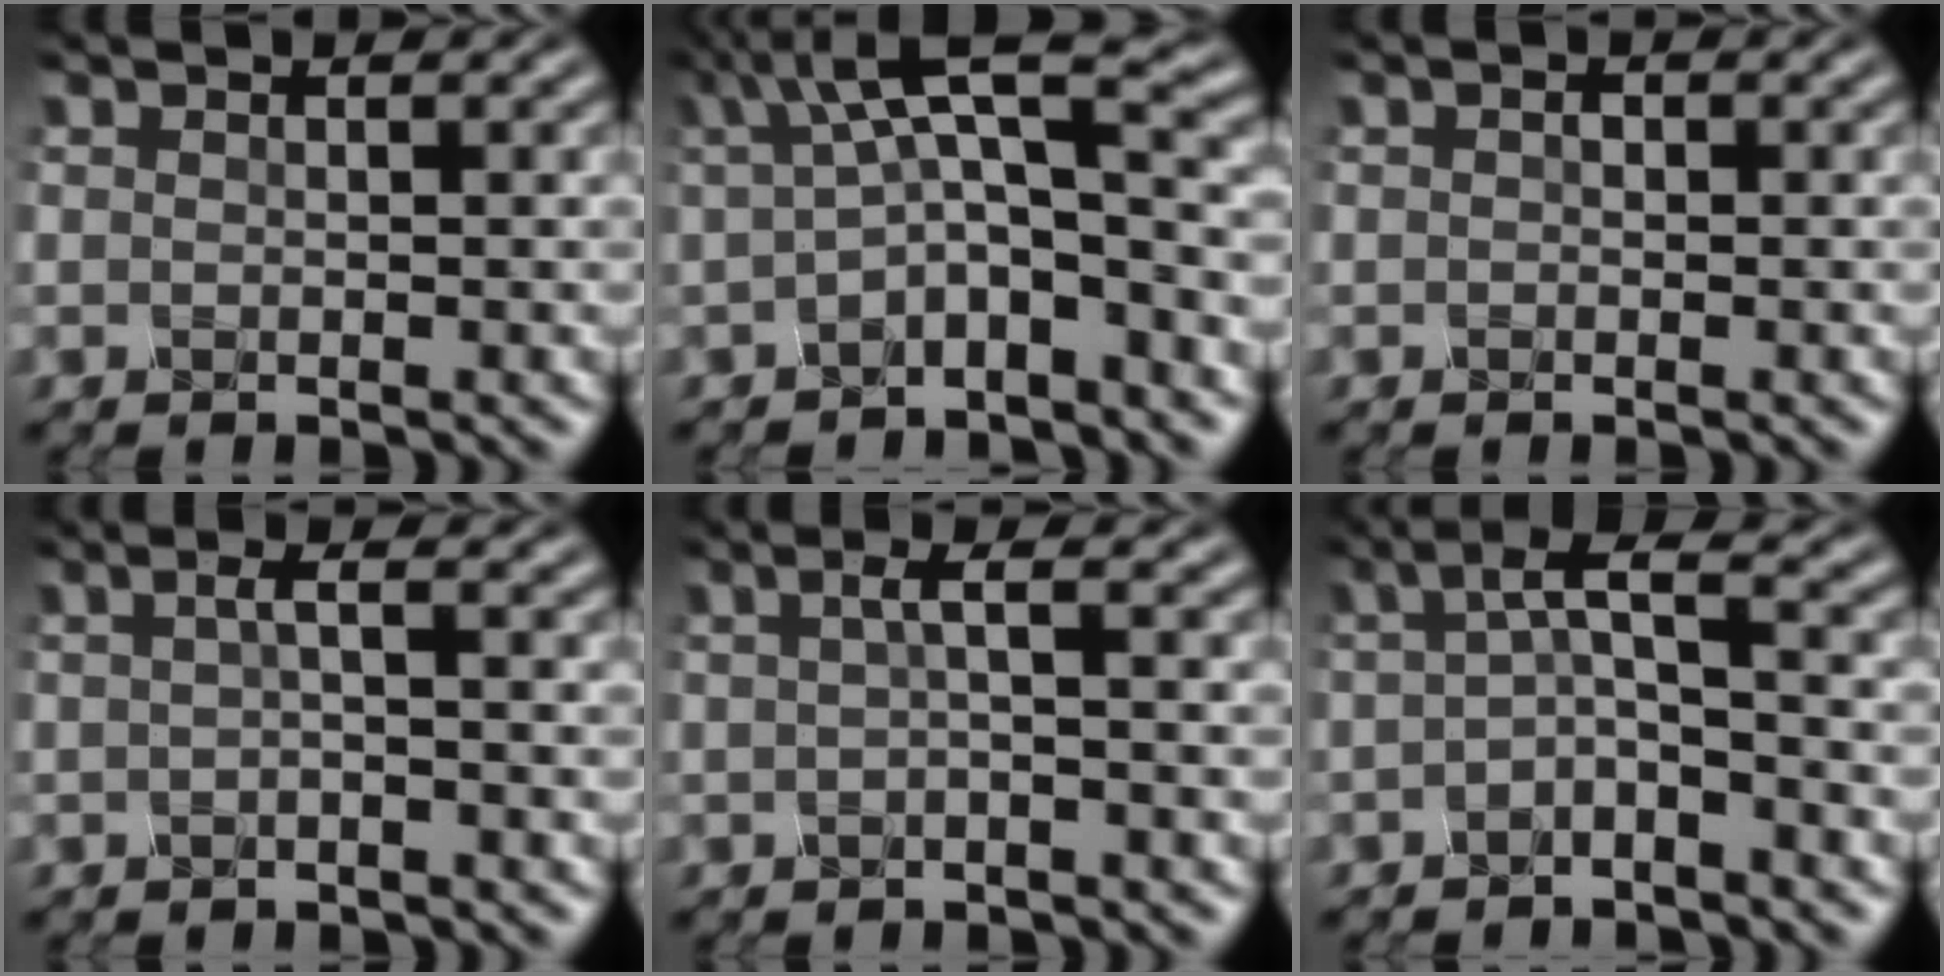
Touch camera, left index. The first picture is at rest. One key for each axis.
{"total": 6.2, "fx": 0.2, "fy": 2.0, "fz": 5.8, "tx": -0.095, "ty": 0.014, "tz": -0.008}
{"total": 0.8, "fx": -0.2, "fy": 0.6, "fz": 0.5, "tx": -0.009, "ty": 0.003, "tz": -0.008}
{"total": 1.4, "fx": -0.6, "fy": 0.1, "fz": 1.3, "tx": -0.028, "ty": 0.003, "tz": -0.015}
{"total": 1.7, "fx": -0.5, "fy": 0.2, "fz": 1.6, "tx": -0.033, "ty": 0.005, "tz": -0.014}
{"total": 3.0, "fx": -0.9, "fy": 0.7, "fz": 2.8, "tx": -0.053, "ty": 0.012, "tz": -0.025}